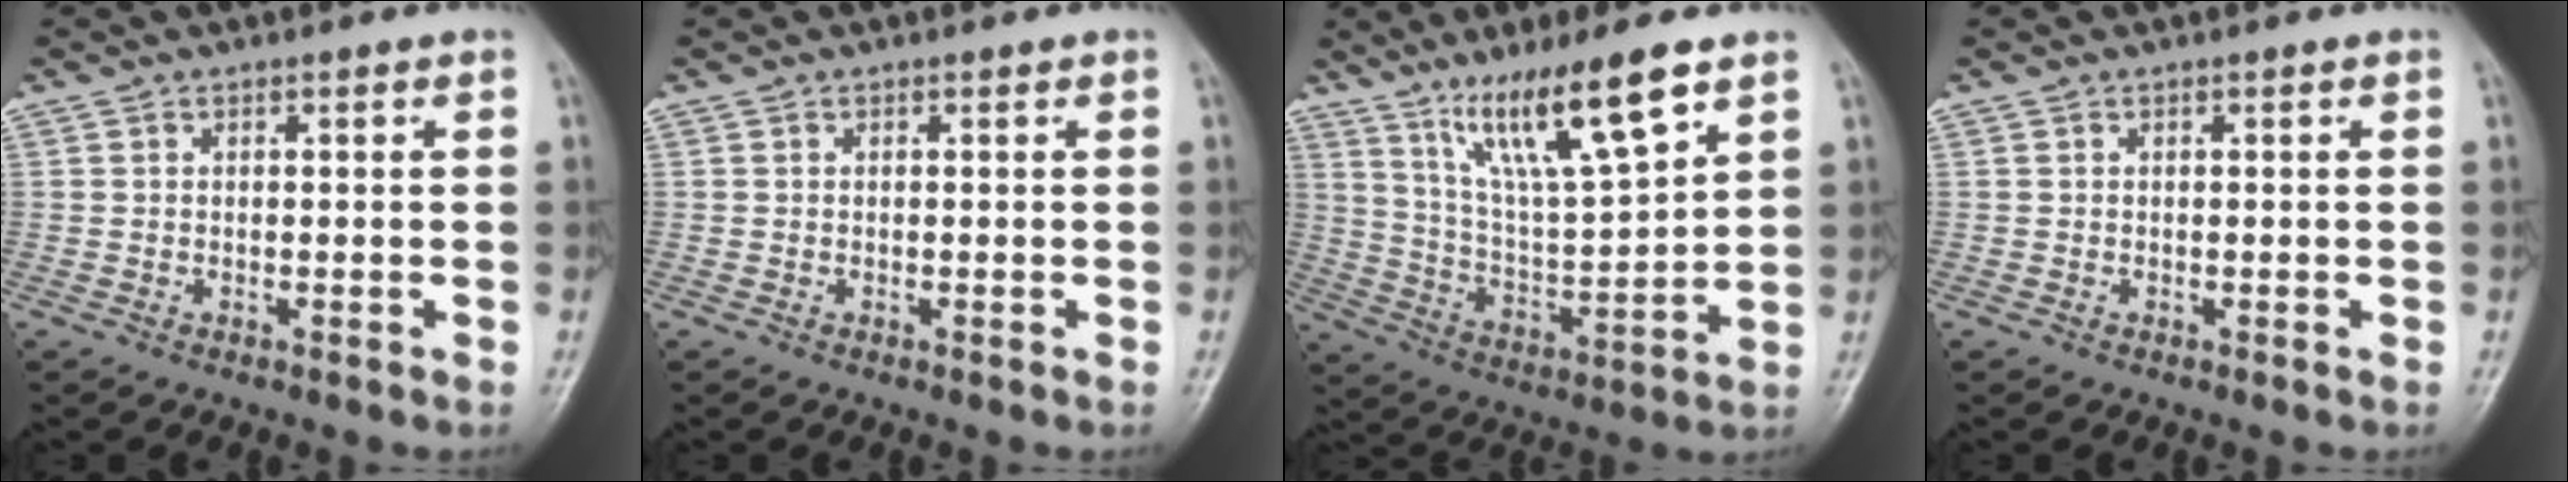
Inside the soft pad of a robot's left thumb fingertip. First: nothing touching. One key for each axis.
{"total": 0.0}
{"total": 15.8, "fx": 9.8, "fy": 2.5, "fz": 12.1, "tx": -0.210, "ty": -0.049, "tz": 0.190}
{"total": 0.0}